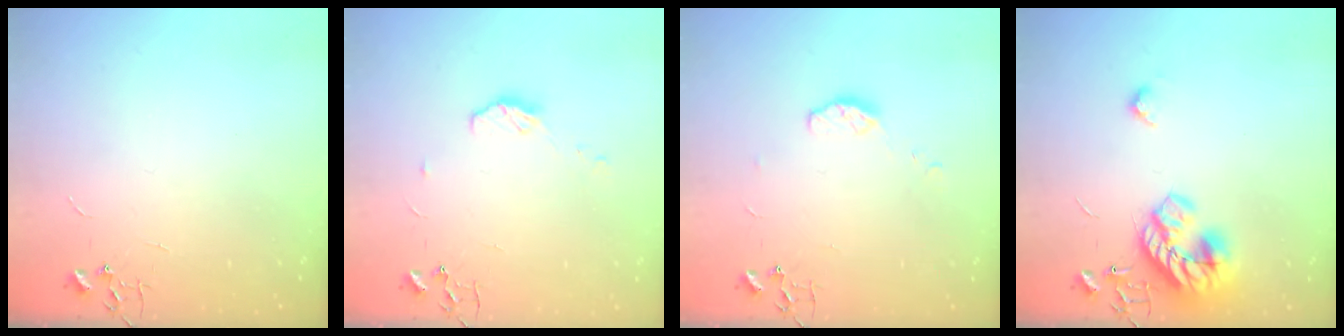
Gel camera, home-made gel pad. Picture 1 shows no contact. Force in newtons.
{"total": 6.5, "press": 6.4, "slide": 0.4}
{"total": 6.0, "press": 6.0, "slide": 0.5}
{"total": 17.4, "press": 17.4, "slide": 0.4}